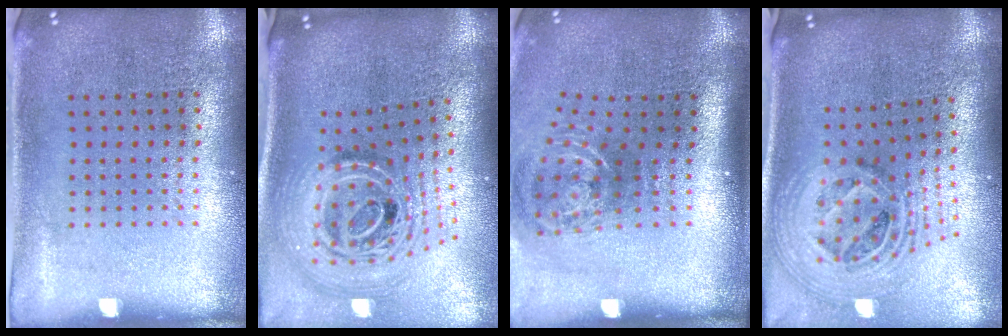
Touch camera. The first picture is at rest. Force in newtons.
{"total": 3.0, "press": 2.0, "slide": 2.2}
{"total": 2.1, "press": 1.3, "slide": 1.6}
{"total": 2.7, "press": 1.9, "slide": 1.9}